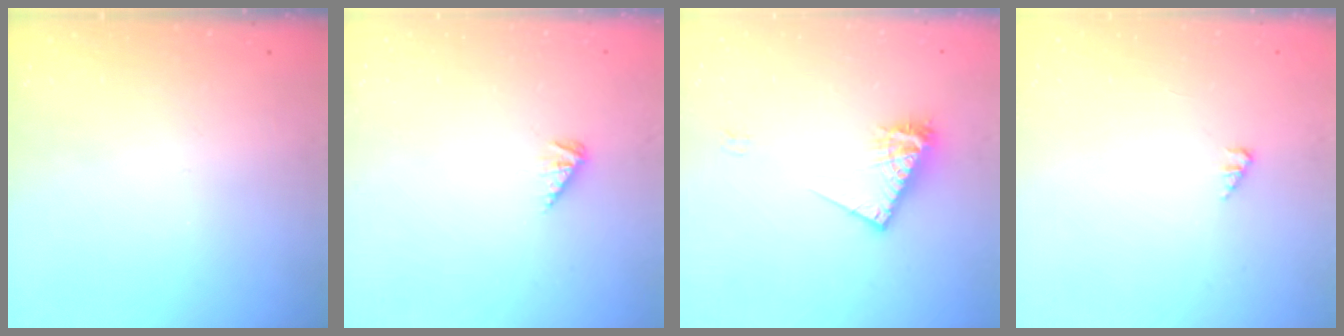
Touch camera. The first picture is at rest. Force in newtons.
{"total": 2.2, "press": 2.2, "slide": 0.4}
{"total": 9.7, "press": 9.7, "slide": 0.4}
{"total": 0.9, "press": 0.9, "slide": 0.2}